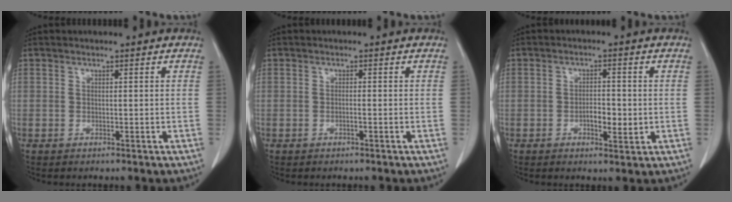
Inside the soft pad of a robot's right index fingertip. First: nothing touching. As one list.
[{"total": 0.6, "force": [-0.2, 0.0, 0.5], "torque": [-0.010, 0.001, -0.005]}, {"total": 3.9, "force": [-0.8, 1.4, 3.5], "torque": [-0.057, 0.002, -0.009]}]